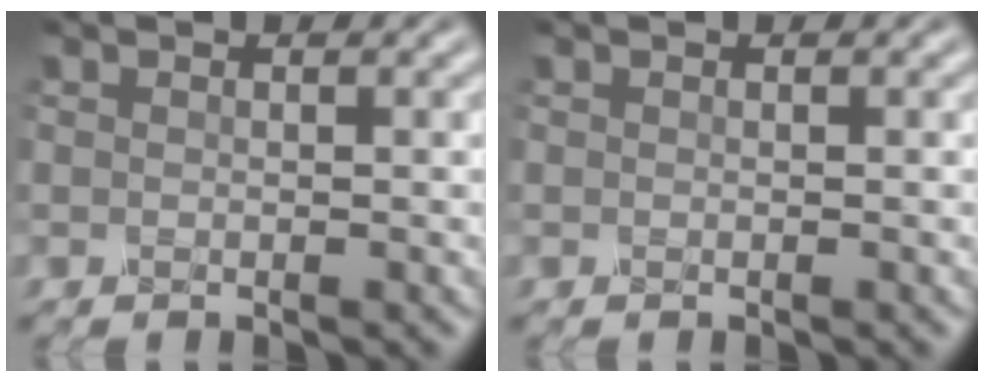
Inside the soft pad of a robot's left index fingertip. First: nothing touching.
{"total": 0.0}